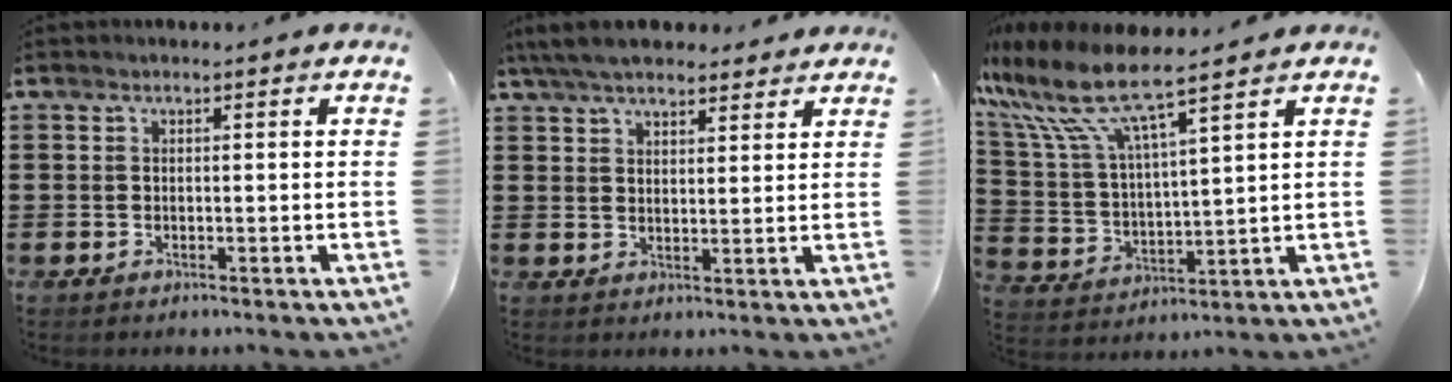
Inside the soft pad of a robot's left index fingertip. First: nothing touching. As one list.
[{"total": 6.2, "force": [5.4, 1.9, 2.4], "torque": [-0.063, -0.006, 0.102]}, {"total": 9.6, "force": [7.9, 1.3, 5.4], "torque": [-0.146, -0.045, 0.133]}]